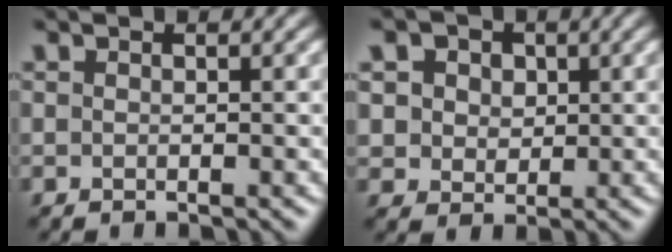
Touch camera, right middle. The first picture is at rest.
{"total": 5.5, "force": [2.5, 4.3, 2.4], "torque": [-0.047, 0.008, 0.029]}